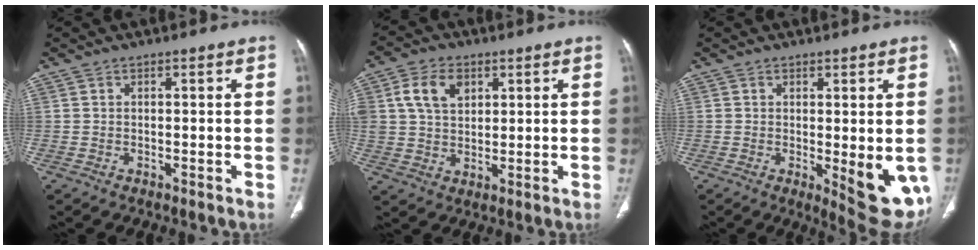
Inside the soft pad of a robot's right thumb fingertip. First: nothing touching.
{"total": 8.2, "force": [3.1, 5.7, 5.0], "torque": [-0.078, -0.005, 0.060]}
{"total": 9.8, "force": [-1.5, 3.1, 9.2], "torque": [-0.107, -0.024, -0.011]}